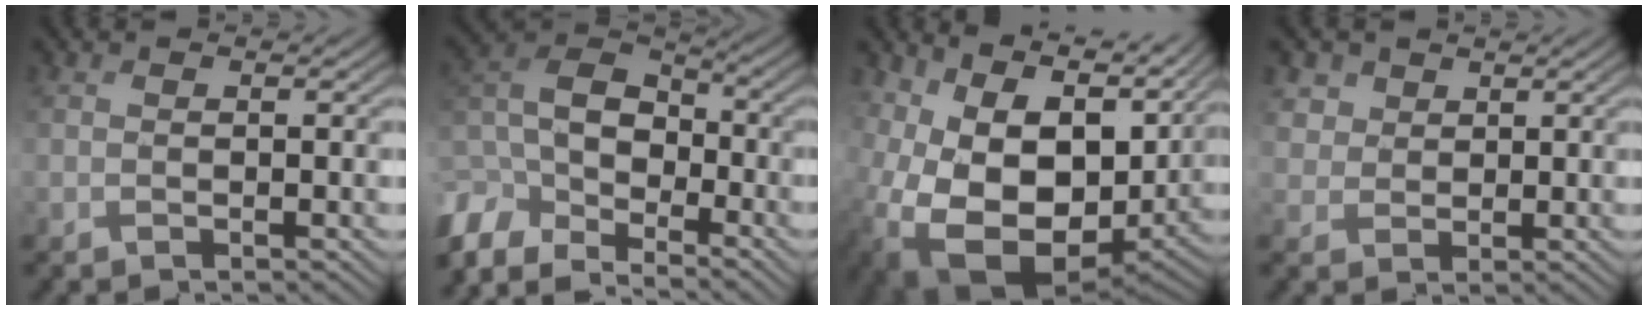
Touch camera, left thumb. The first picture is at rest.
{"total": 10.4, "force": [-7.8, 5.5, 4.2], "torque": [-0.119, -0.012, -0.169]}
{"total": 16.8, "force": [2.5, 12.3, 11.1], "torque": [-0.232, -0.030, 0.069]}
{"total": 2.7, "force": [1.5, 2.2, -0.1], "torque": [-0.016, 0.002, 0.035]}